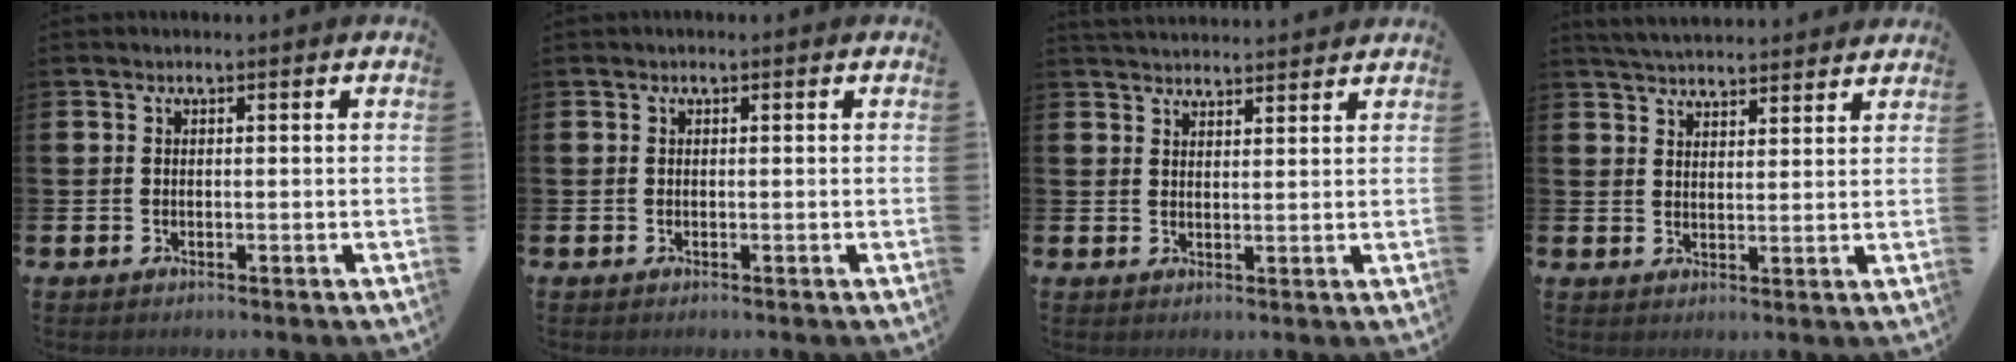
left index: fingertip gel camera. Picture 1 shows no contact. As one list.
[{"total": 0.0}, {"total": 3.2, "force": [3.2, 0.3, 0.1], "torque": [-0.007, -0.017, 0.060]}, {"total": 4.5, "force": [4.5, 0.4, 0.3], "torque": [-0.022, -0.020, 0.083]}]